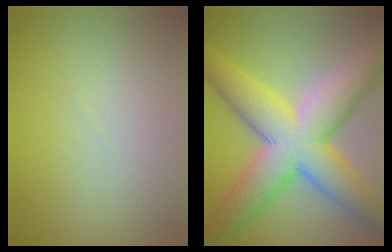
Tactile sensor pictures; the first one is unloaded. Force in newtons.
{"total": 10.3, "press": 10.3, "slide": 0.2}